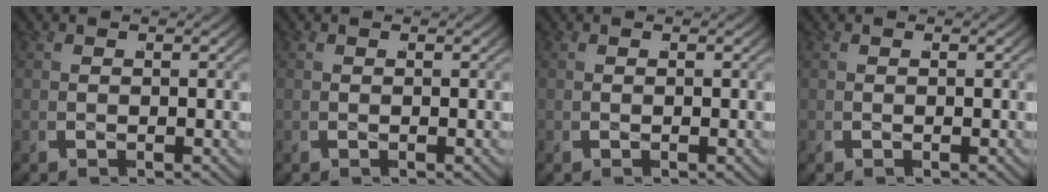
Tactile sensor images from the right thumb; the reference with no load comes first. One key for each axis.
{"total": 0.0}
{"total": 0.0}
{"total": 0.0}